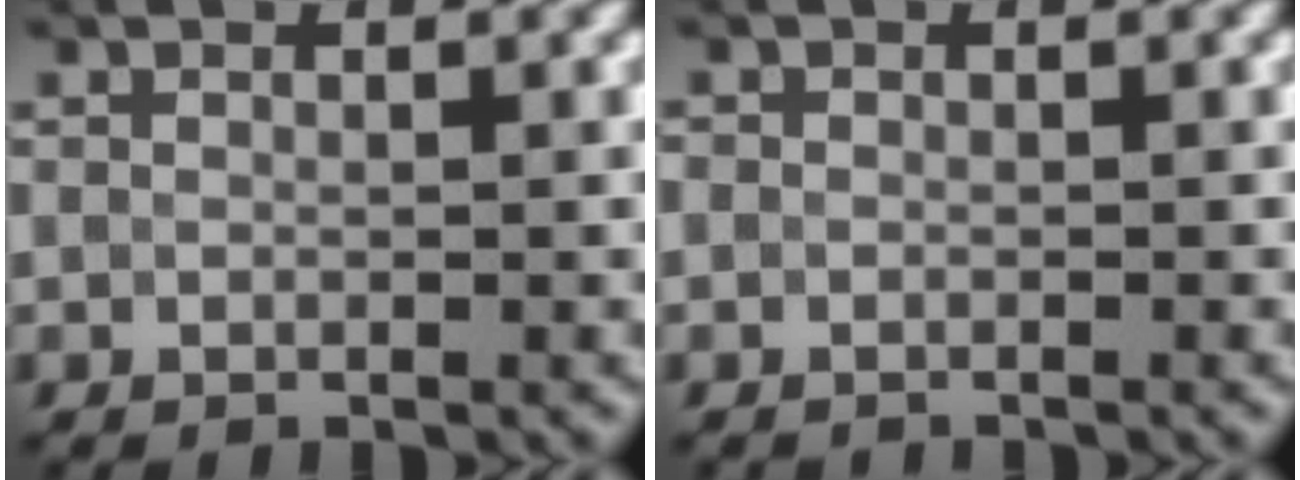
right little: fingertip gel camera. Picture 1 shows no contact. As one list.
[{"total": 0.8, "force": [-0.7, 0.4, -0.2], "torque": [0.009, -0.004, -0.017]}]